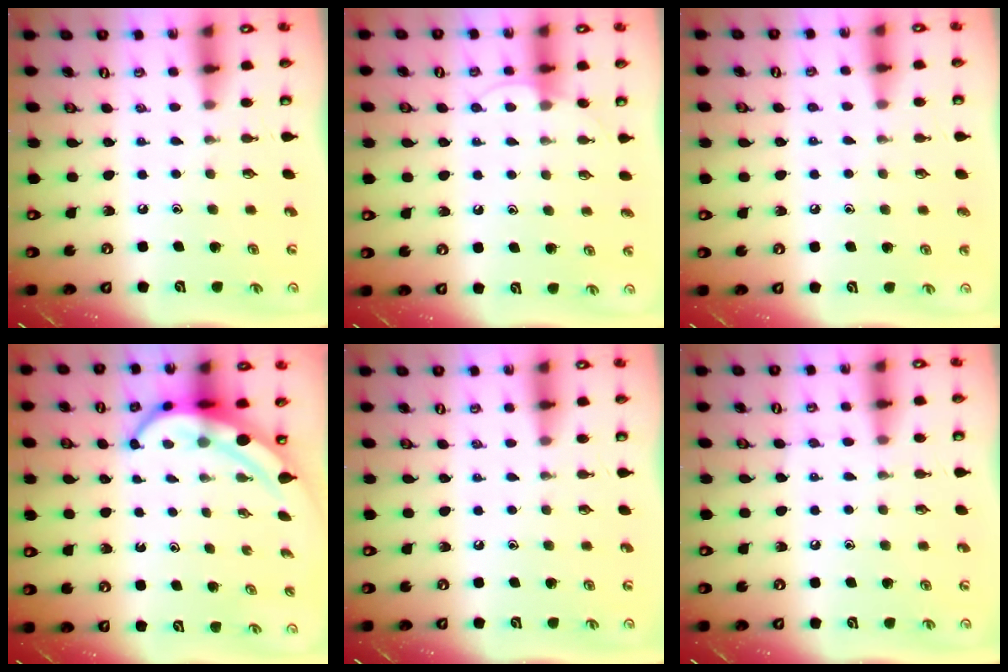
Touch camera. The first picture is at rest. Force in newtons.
{"total": 6.1, "press": 6.1, "slide": 0.6}
{"total": 5.0, "press": 4.9, "slide": 1.0}
{"total": 6.1, "press": 6.1, "slide": 0.6}
{"total": 0.0}
{"total": 4.4, "press": 4.4, "slide": 0.5}